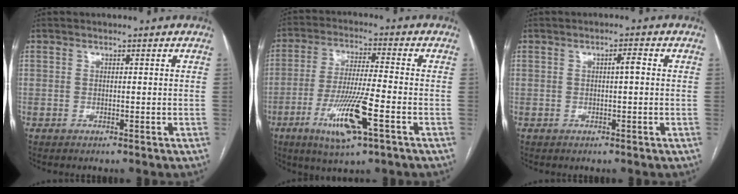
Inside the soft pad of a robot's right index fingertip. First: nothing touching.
{"total": 11.5, "force": [-4.7, 1.1, 10.5], "torque": [-0.204, -0.019, -0.083]}
{"total": 1.8, "force": [0.2, 0.3, 1.8], "torque": [-0.029, 0.003, 0.003]}